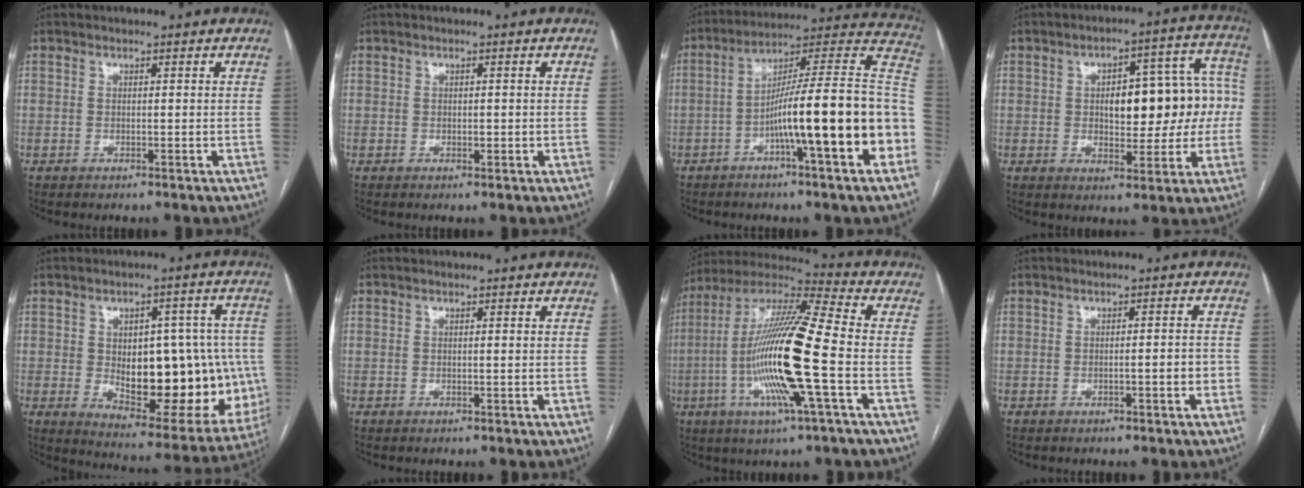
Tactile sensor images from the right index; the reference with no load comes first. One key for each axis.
{"total": 0.7, "fx": 0.0, "fy": 0.4, "fz": 0.6, "tx": -0.008, "ty": 0.000, "tz": 0.002}
{"total": 21.6, "fx": -5.4, "fy": 0.9, "fz": 20.9, "tx": -0.252, "ty": 0.031, "tz": -0.080}
{"total": 14.2, "fx": 0.2, "fy": 6.0, "fz": 12.9, "tx": -0.155, "ty": 0.048, "tz": 0.014}
{"total": 22.0, "fx": -1.6, "fy": 9.6, "fz": 19.8, "tx": -0.224, "ty": 0.018, "tz": 0.014}
{"total": 0.0}
{"total": 19.3, "fx": -4.1, "fy": 0.7, "fz": 18.8, "tx": -0.379, "ty": -0.008, "tz": -0.085}
{"total": 4.2, "fx": -1.5, "fy": 0.6, "fz": 3.8, "tx": -0.052, "ty": 0.015, "tz": -0.019}